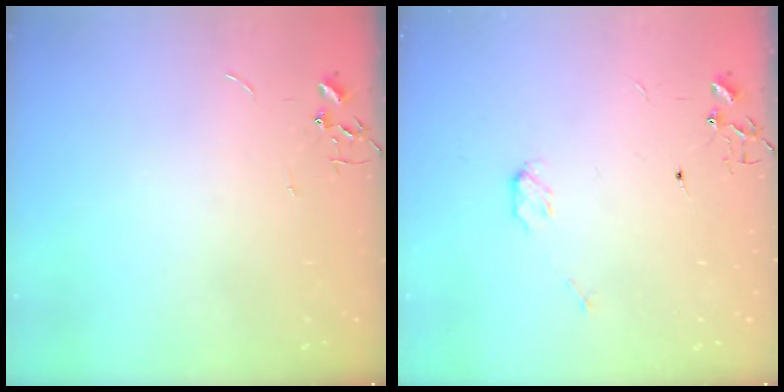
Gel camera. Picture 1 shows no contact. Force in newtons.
{"total": 3.8, "press": 3.8, "slide": 0.4}